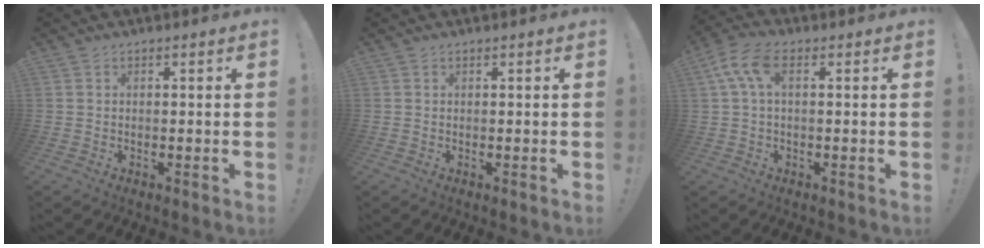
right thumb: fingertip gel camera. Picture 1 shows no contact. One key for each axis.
{"total": 0.0}
{"total": 8.1, "fx": 2.0, "fy": 3.8, "fz": 6.9, "tx": -0.153, "ty": 0.002, "tz": 0.041}